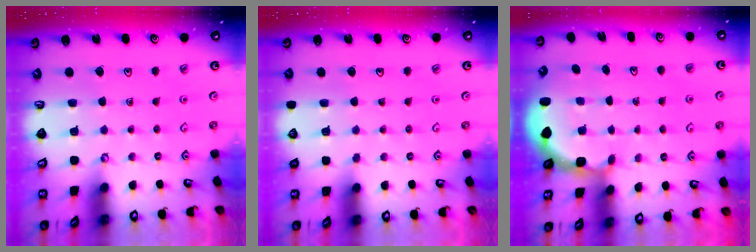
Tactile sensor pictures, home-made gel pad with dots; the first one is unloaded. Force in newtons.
{"total": 0.0}
{"total": 2.7, "press": 2.1, "slide": 1.7}